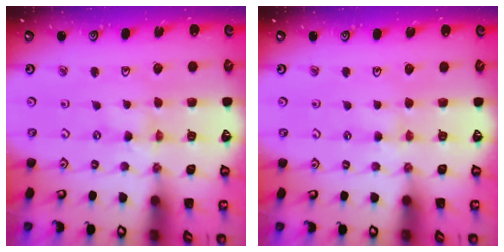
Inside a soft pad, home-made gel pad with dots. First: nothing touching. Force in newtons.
{"total": 2.7, "press": 2.7, "slide": 0.4}